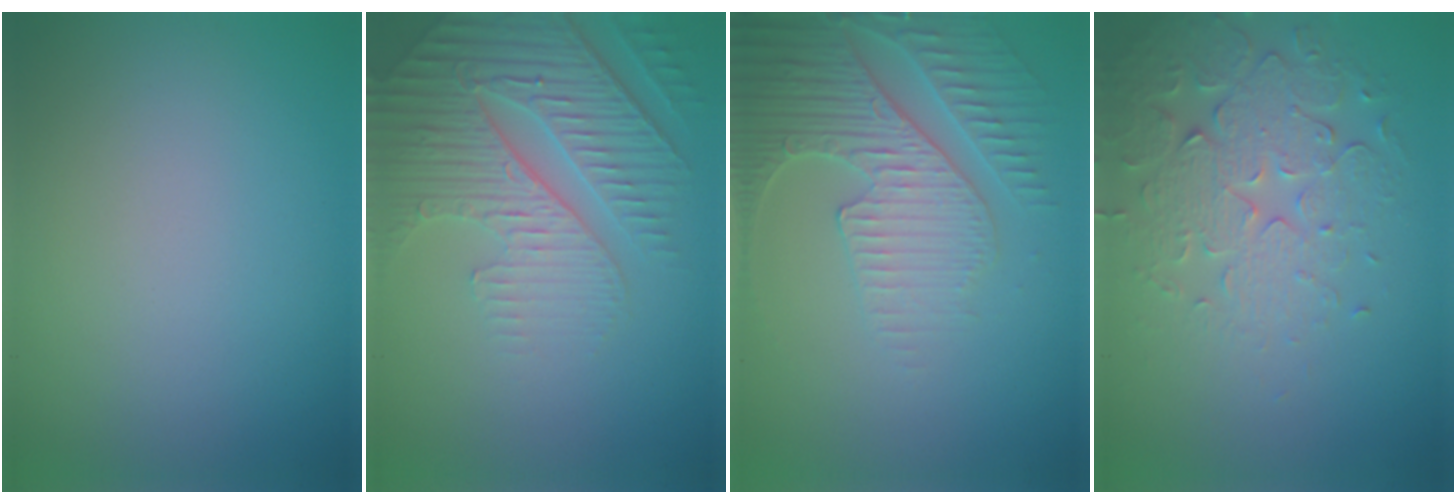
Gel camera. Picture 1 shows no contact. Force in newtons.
{"total": 6.1, "press": 4.9, "slide": 3.5}
{"total": 4.7, "press": 4.4, "slide": 1.5}
{"total": 4.8, "press": 4.3, "slide": 2.2}